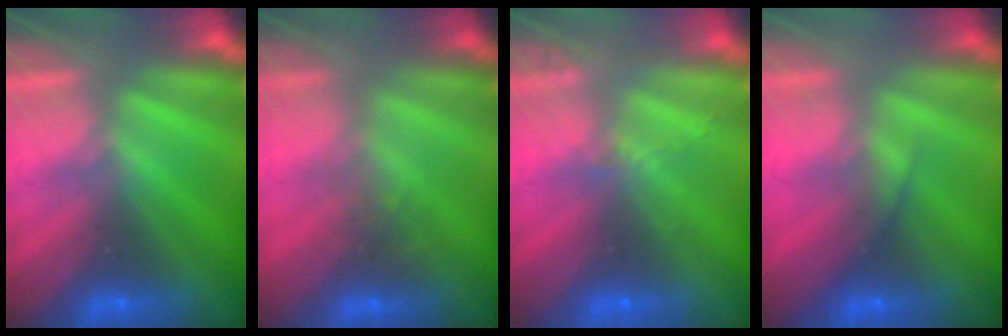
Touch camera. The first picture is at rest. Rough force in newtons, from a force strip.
{"total": 2.7}
{"total": 2.0}
{"total": 2.3}